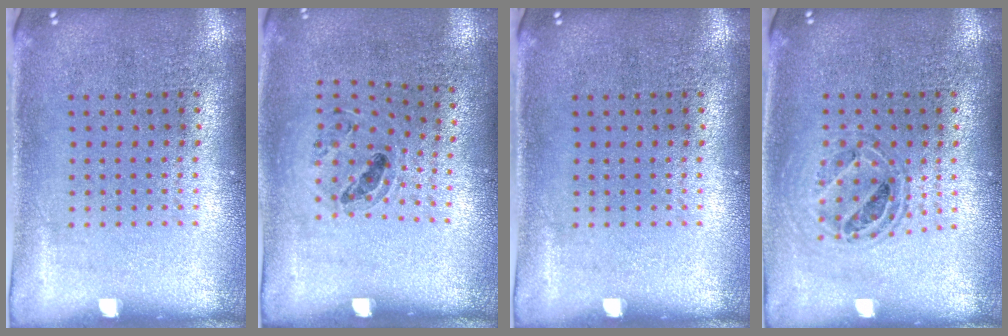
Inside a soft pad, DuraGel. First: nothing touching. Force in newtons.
{"total": 1.0, "press": 0.9, "slide": 0.4}
{"total": 0.0}
{"total": 0.8, "press": 0.8, "slide": 0.0}